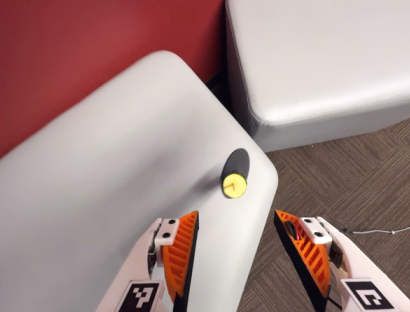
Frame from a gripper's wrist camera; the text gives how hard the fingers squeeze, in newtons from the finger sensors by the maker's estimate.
{"total": 0.0}